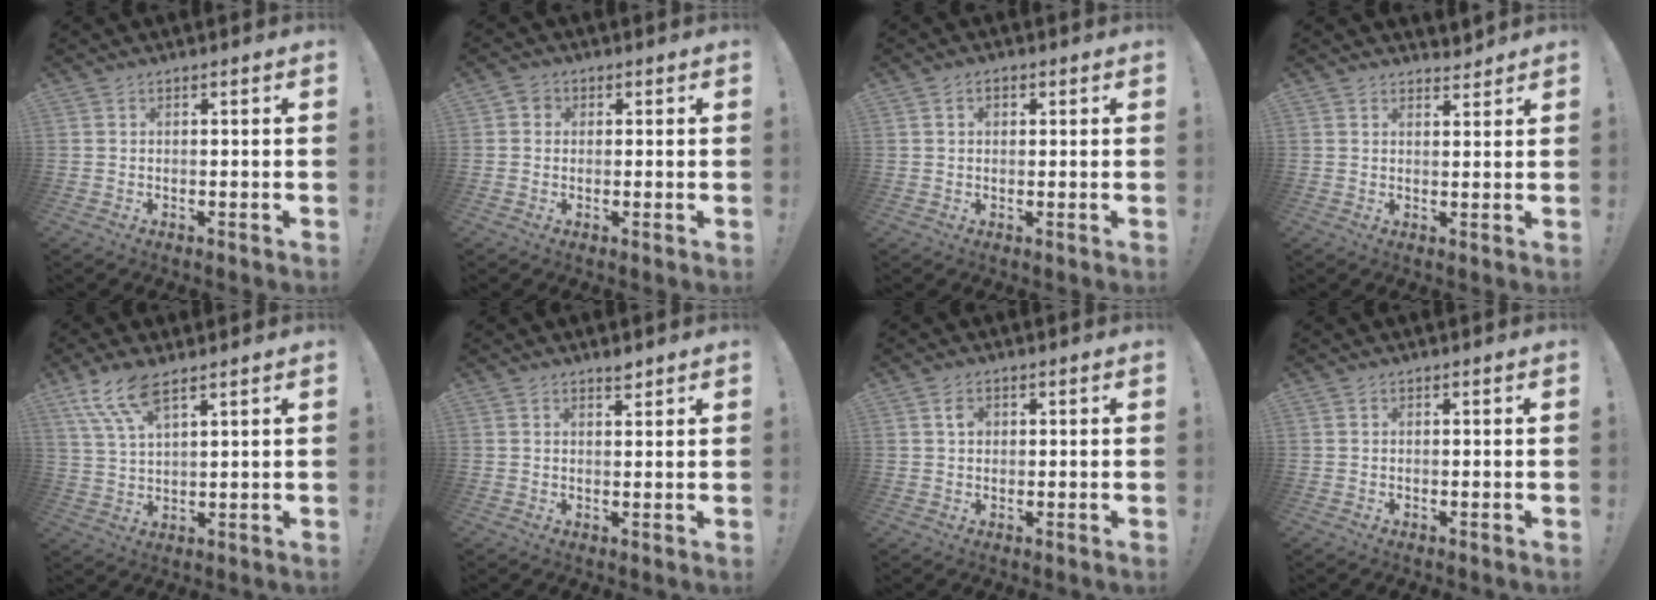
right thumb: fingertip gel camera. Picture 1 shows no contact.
{"total": 2.7, "force": [0.0, 2.5, 1.1], "torque": [-0.014, 0.008, 0.001]}
{"total": 2.1, "force": [0.5, 1.7, 1.1], "torque": [-0.014, 0.003, 0.008]}
{"total": 2.8, "force": [2.5, 1.3, 0.5], "torque": [0.009, -0.019, 0.043]}
{"total": 9.4, "force": [6.3, 2.7, 6.4], "torque": [-0.126, -0.025, 0.120]}
{"total": 2.1, "force": [1.8, 0.4, 0.9], "torque": [0.004, -0.017, 0.028]}
{"total": 2.5, "force": [0.8, 1.8, 1.5], "torque": [-0.016, -0.001, 0.011]}
{"total": 0.0}